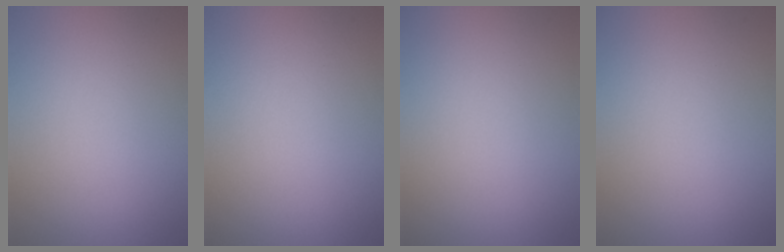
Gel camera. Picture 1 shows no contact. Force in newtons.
{"total": 0.0}
{"total": 0.0}
{"total": 0.0}